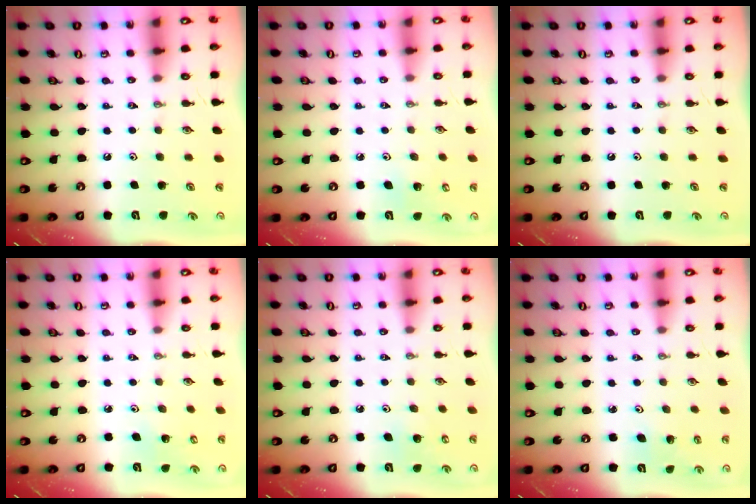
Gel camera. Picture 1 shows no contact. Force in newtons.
{"total": 3.8, "press": 3.8, "slide": 0.4}
{"total": 0.0}
{"total": 2.5, "press": 2.4, "slide": 0.6}
{"total": 5.0, "press": 4.9, "slide": 0.5}
{"total": 2.6, "press": 2.5, "slide": 0.9}